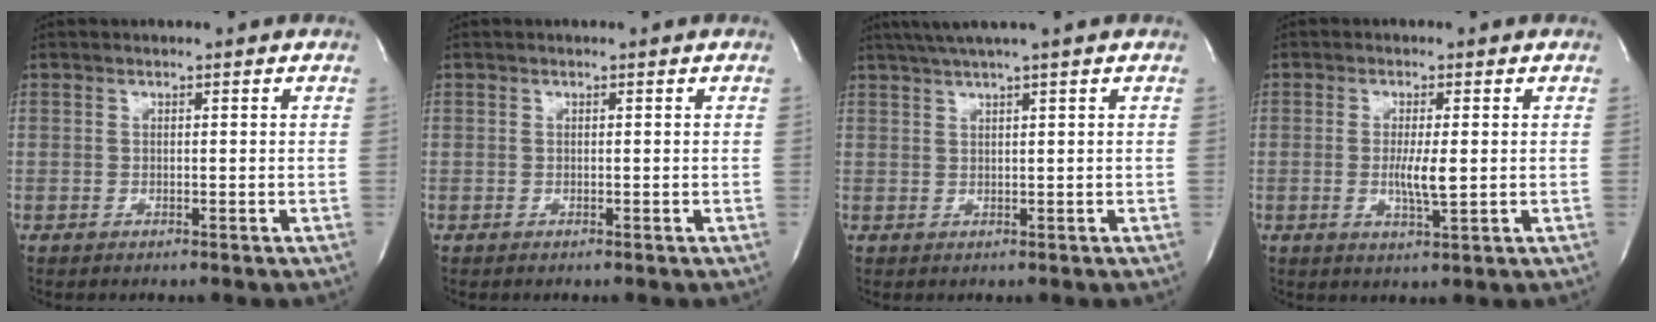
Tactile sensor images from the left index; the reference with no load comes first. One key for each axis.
{"total": 0.0}
{"total": 4.8, "fx": 3.6, "fy": -1.3, "fz": 2.8, "tx": -0.049, "ty": 0.019, "tz": 0.067}
{"total": 4.0, "fx": -0.2, "fy": 0.5, "fz": 3.9, "tx": -0.078, "ty": -0.007, "tz": -0.002}